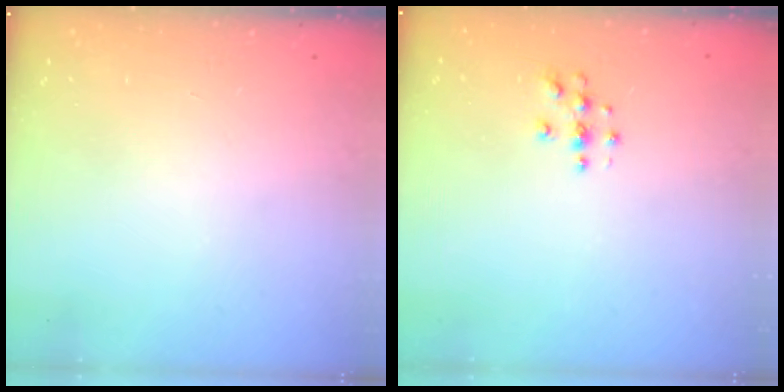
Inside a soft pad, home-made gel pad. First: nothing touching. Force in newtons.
{"total": 3.6, "press": 3.6, "slide": 0.4}